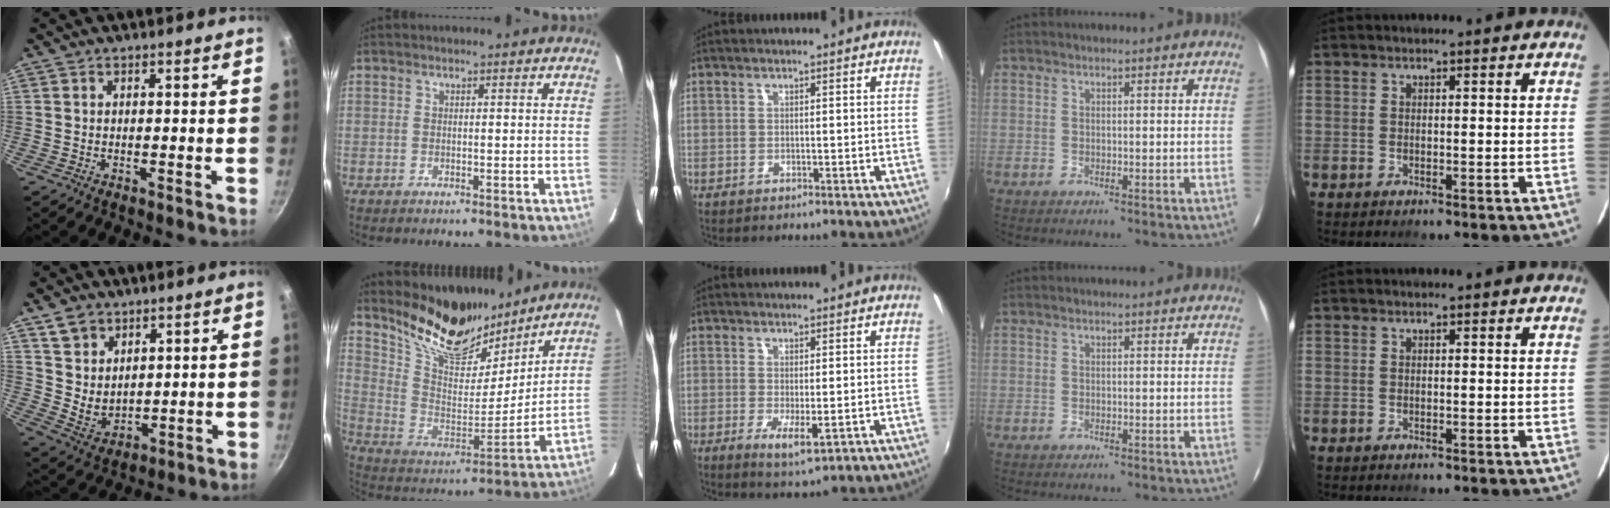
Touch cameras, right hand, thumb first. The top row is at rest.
{"thumb": {"total": 8.1, "force": [4.3, 6.0, 3.3], "torque": [-0.032, -0.017, 0.093]}, "index": {"total": 18.7, "force": [15.3, 7.0, 8.1], "torque": [-0.173, -0.005, 0.281]}, "middle": {"total": 4.7, "force": [-1.2, 1.3, 4.4], "torque": [-0.084, -0.017, -0.017]}}